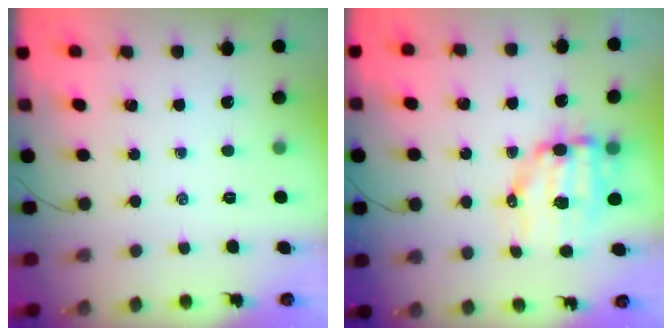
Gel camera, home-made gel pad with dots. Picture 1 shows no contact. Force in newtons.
{"total": 10.6, "press": 10.3, "slide": 2.3}